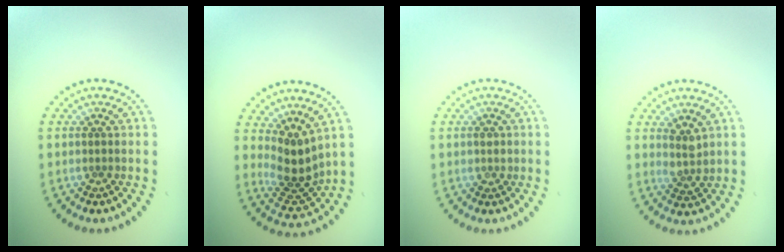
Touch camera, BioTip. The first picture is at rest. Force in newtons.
{"total": 3.7, "press": 2.8, "slide": 2.5}
{"total": 0.9, "press": 0.8, "slide": 0.4}
{"total": 1.8, "press": 1.3, "slide": 1.2}